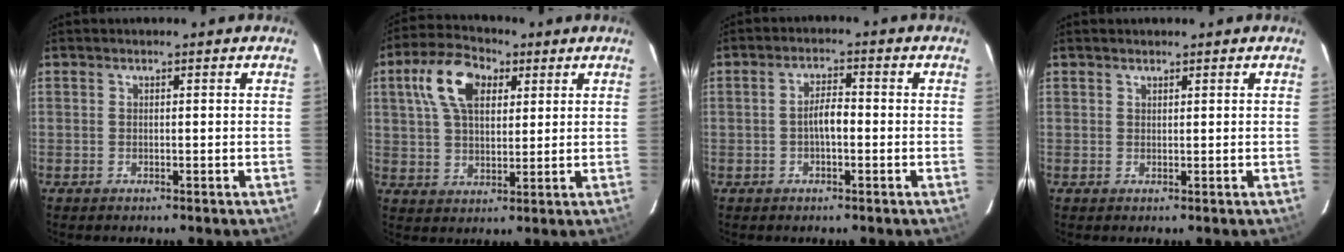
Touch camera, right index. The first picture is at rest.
{"total": 11.9, "force": [4.7, 6.9, 8.5], "torque": [-0.167, 0.034, 0.084]}
{"total": 3.4, "force": [-0.7, 1.2, 3.1], "torque": [-0.058, 0.009, -0.012]}
{"total": 0.8, "force": [0.7, 0.4, 0.1], "torque": [-0.002, 0.002, 0.013]}